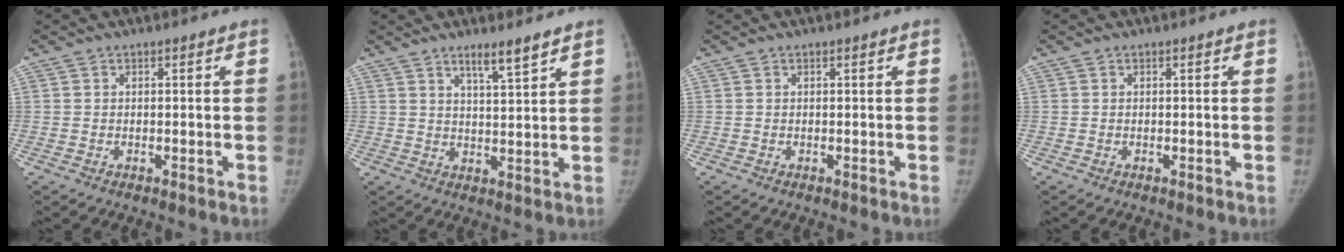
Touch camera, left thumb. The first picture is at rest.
{"total": 4.9, "force": [3.6, 0.2, 3.3], "torque": [-0.049, -0.030, 0.061]}
{"total": 0.0}
{"total": 0.0}